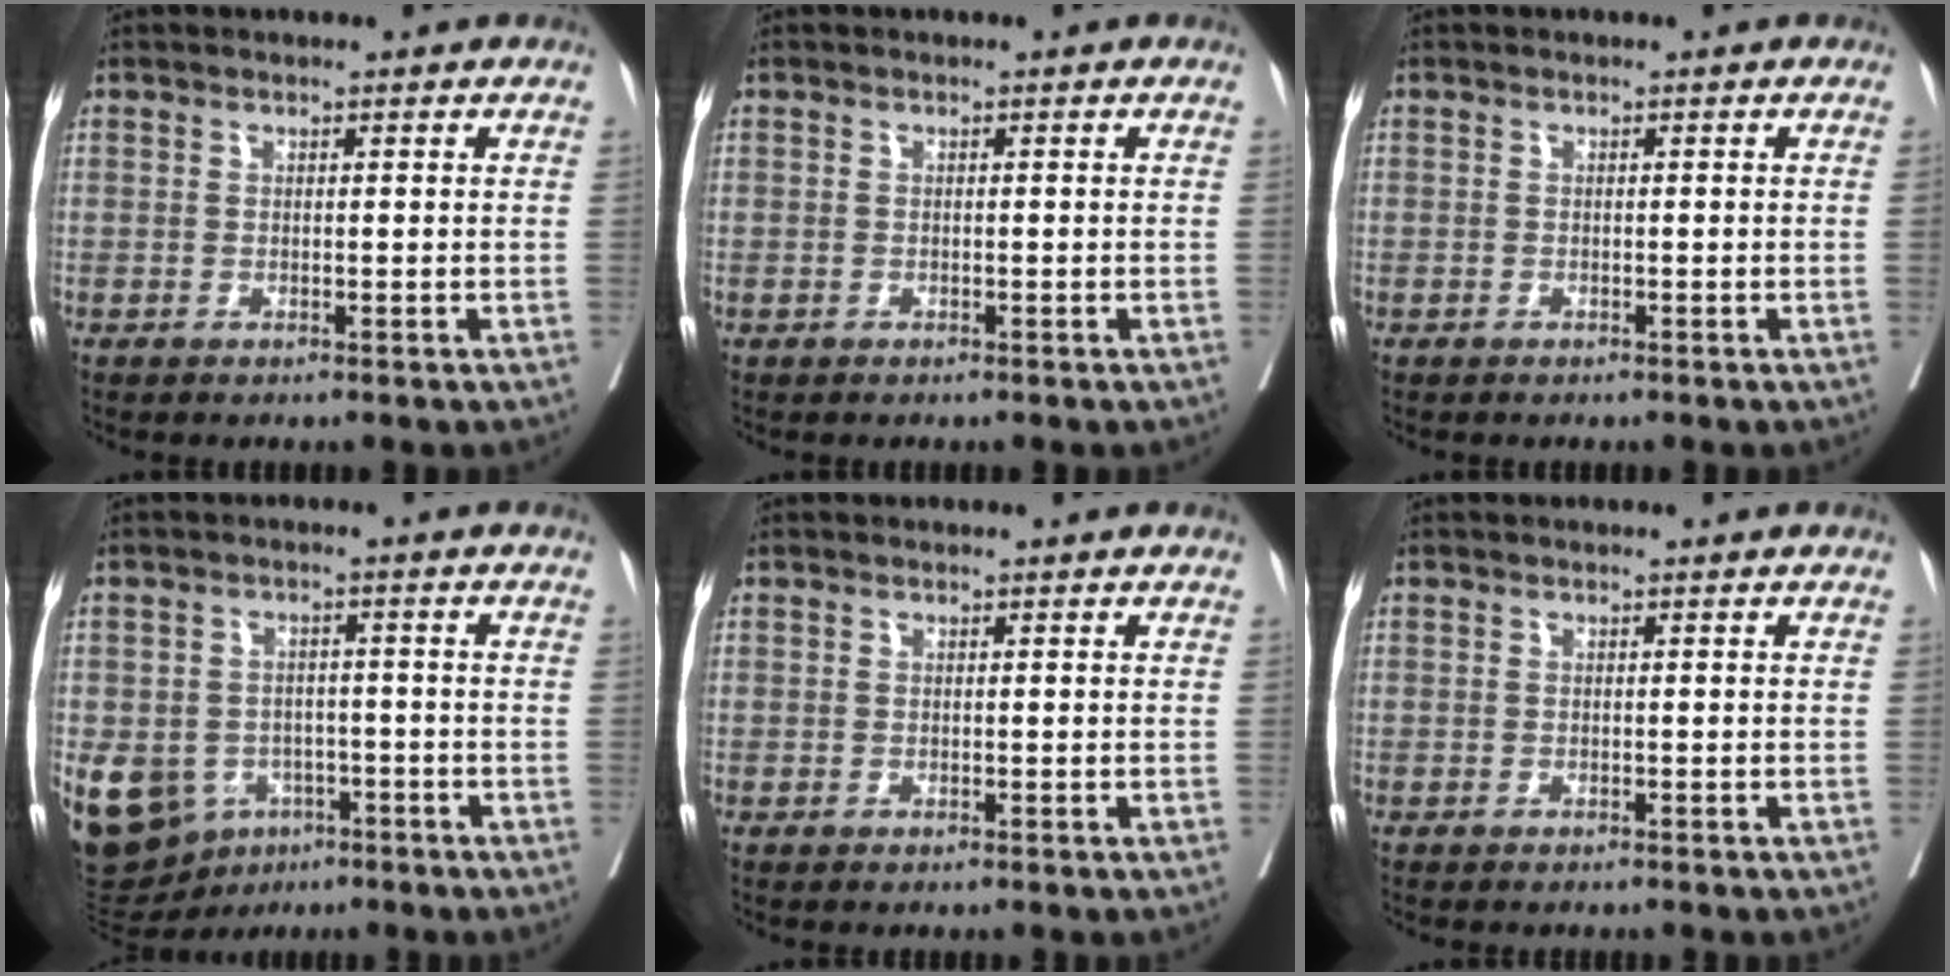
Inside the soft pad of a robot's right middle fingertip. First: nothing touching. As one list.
[{"total": 0.0}, {"total": 0.0}, {"total": 18.1, "force": [-7.6, 14.2, 8.2], "torque": [-0.224, 0.001, -0.102]}, {"total": 0.0}, {"total": 1.0, "force": [-0.9, 0.1, 0.4], "torque": [-0.006, -0.002, -0.013]}]